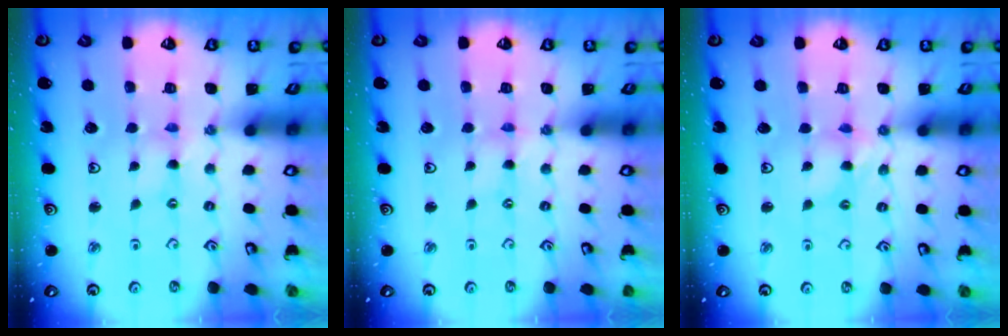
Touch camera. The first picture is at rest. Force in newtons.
{"total": 0.0}
{"total": 4.9, "press": 4.8, "slide": 0.5}